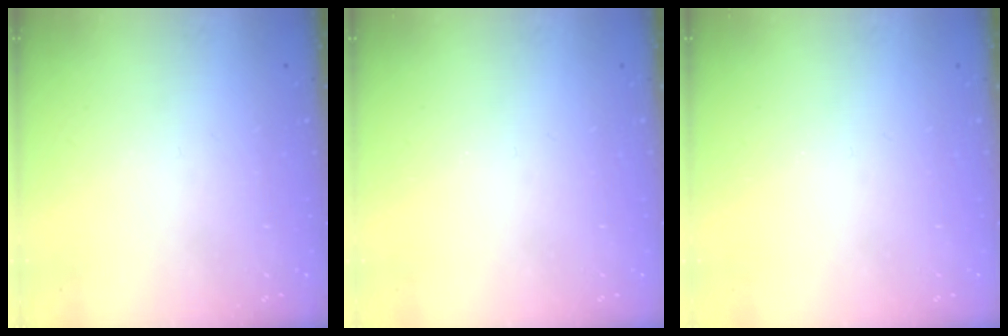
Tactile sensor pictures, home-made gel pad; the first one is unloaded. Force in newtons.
{"total": 0.0}
{"total": 0.0}